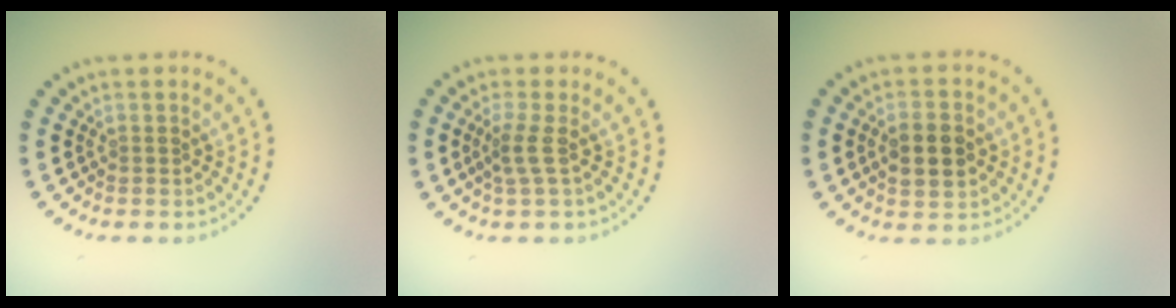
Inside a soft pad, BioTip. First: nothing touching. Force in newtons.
{"total": 1.9, "press": 1.3, "slide": 1.4}
{"total": 3.7, "press": 3.7, "slide": 0.1}